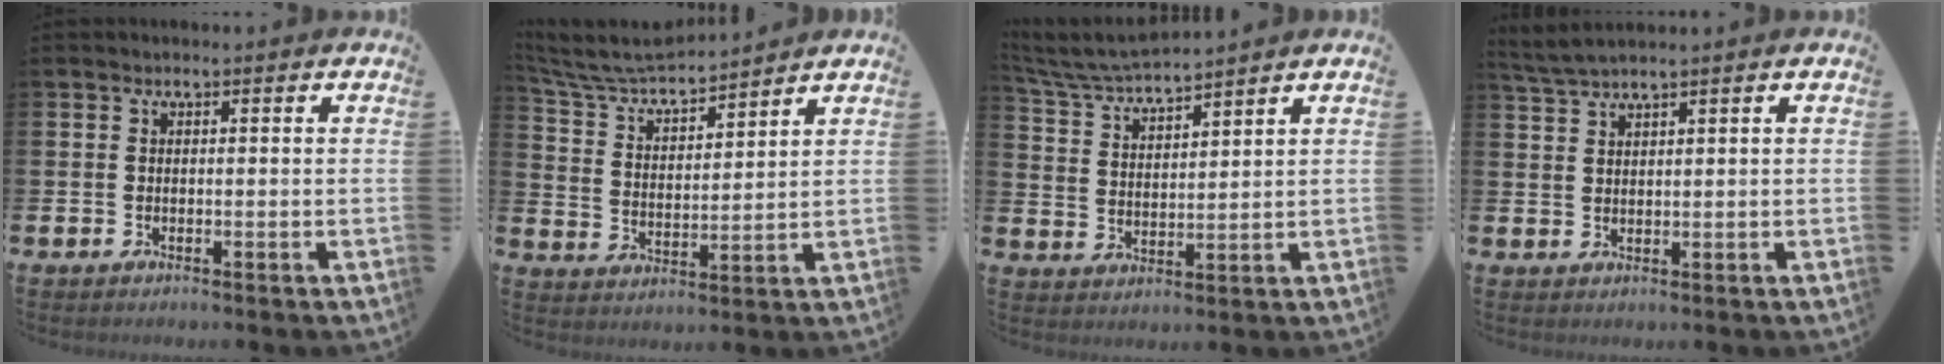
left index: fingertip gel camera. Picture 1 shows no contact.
{"total": 6.2, "force": [5.9, 1.0, 1.6], "torque": [-0.064, -0.045, 0.100]}
{"total": 5.3, "force": [5.2, 0.0, 1.0], "torque": [-0.047, -0.030, 0.092]}
{"total": 2.2, "force": [2.1, -0.2, 0.6], "torque": [-0.024, 0.001, 0.042]}